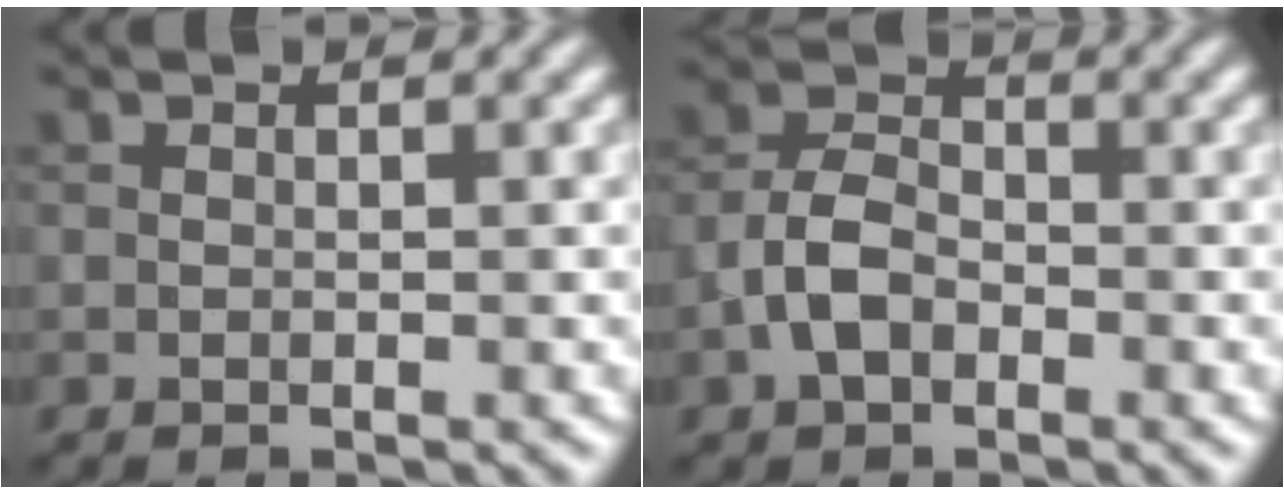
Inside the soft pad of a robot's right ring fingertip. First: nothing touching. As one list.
[{"total": 3.6, "force": [-1.6, 2.3, 2.3], "torque": [-0.045, 0.009, -0.038]}]